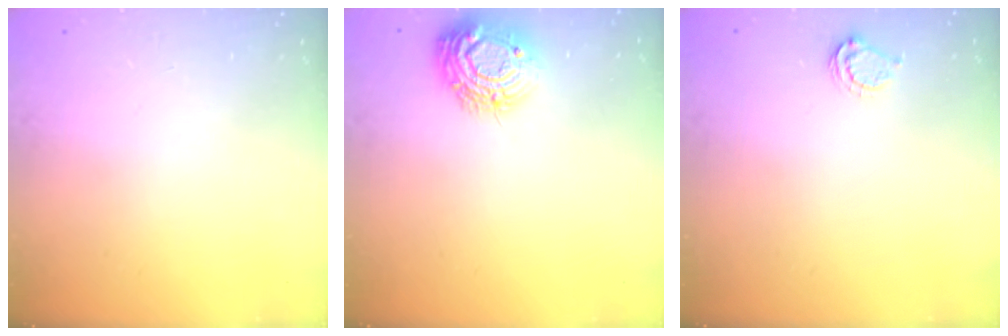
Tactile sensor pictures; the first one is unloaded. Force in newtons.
{"total": 12.4, "press": 12.3, "slide": 0.9}
{"total": 5.1, "press": 5.1, "slide": 0.4}